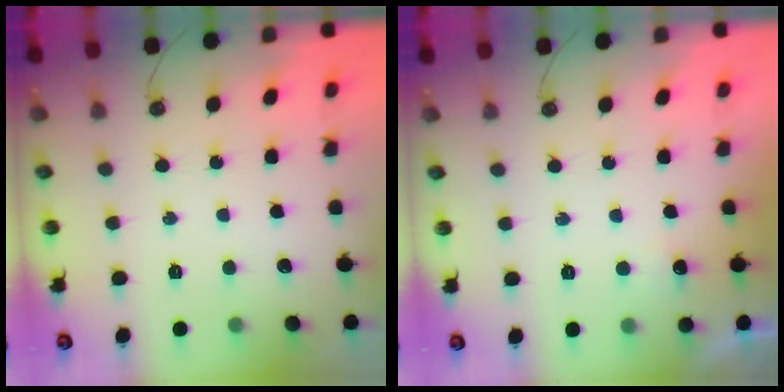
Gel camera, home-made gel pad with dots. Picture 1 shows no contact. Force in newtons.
{"total": 3.8, "press": 3.7, "slide": 0.8}